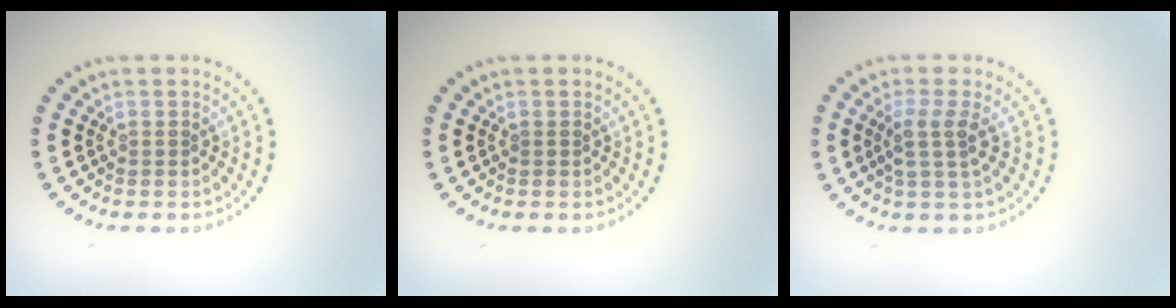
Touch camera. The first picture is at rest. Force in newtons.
{"total": 0.0}
{"total": 2.4, "press": 1.9, "slide": 1.4}